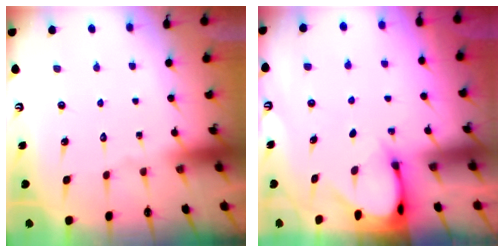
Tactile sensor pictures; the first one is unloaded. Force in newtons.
{"total": 2.8, "press": 2.8, "slide": 0.2}